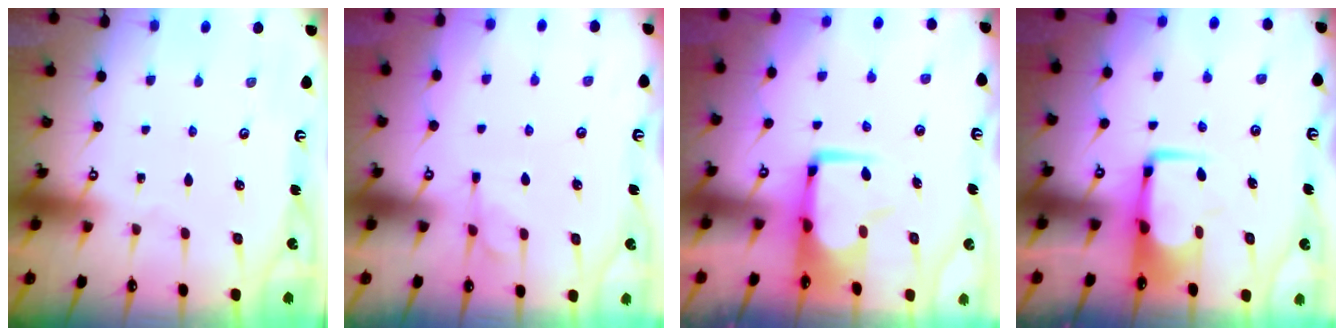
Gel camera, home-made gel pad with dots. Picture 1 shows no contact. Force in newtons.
{"total": 1.3, "press": 0.4, "slide": 1.2}
{"total": 1.4, "press": 1.0, "slide": 1.0}
{"total": 7.2, "press": 7.1, "slide": 1.2}